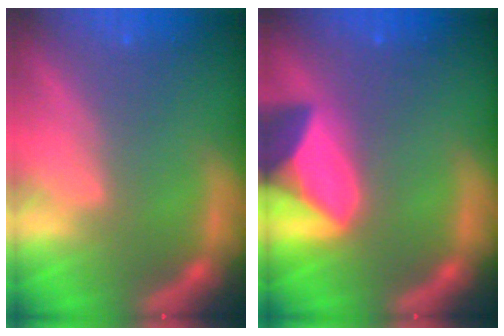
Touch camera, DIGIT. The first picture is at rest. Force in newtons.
{"total": 8.9}